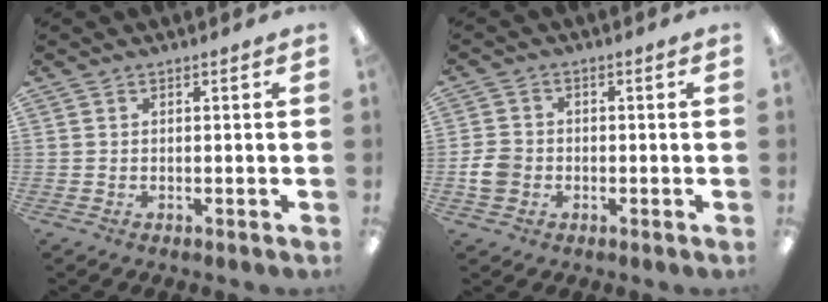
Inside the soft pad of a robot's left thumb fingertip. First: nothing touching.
{"total": 5.1, "force": [-1.1, 4.2, 2.6], "torque": [-0.057, 0.007, -0.020]}